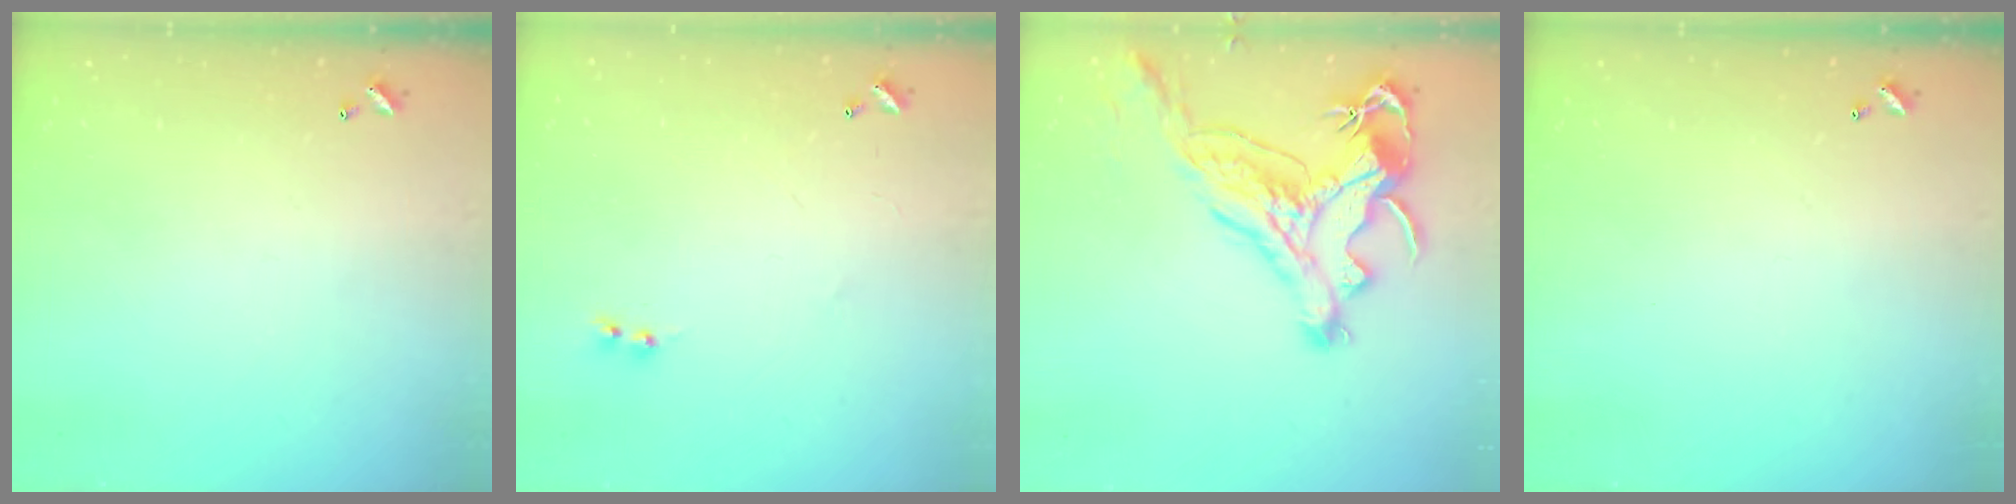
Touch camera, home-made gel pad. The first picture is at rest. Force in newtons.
{"total": 2.0, "press": 2.0, "slide": 0.5}
{"total": 5.1, "press": 4.8, "slide": 1.7}
{"total": 0.0}